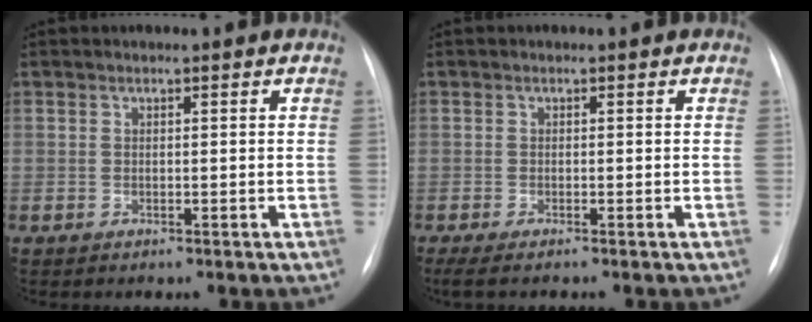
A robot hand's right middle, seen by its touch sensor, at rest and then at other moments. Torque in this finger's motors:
{"motor_torque": [0.35, -0.34, 0.01, 0.00]}